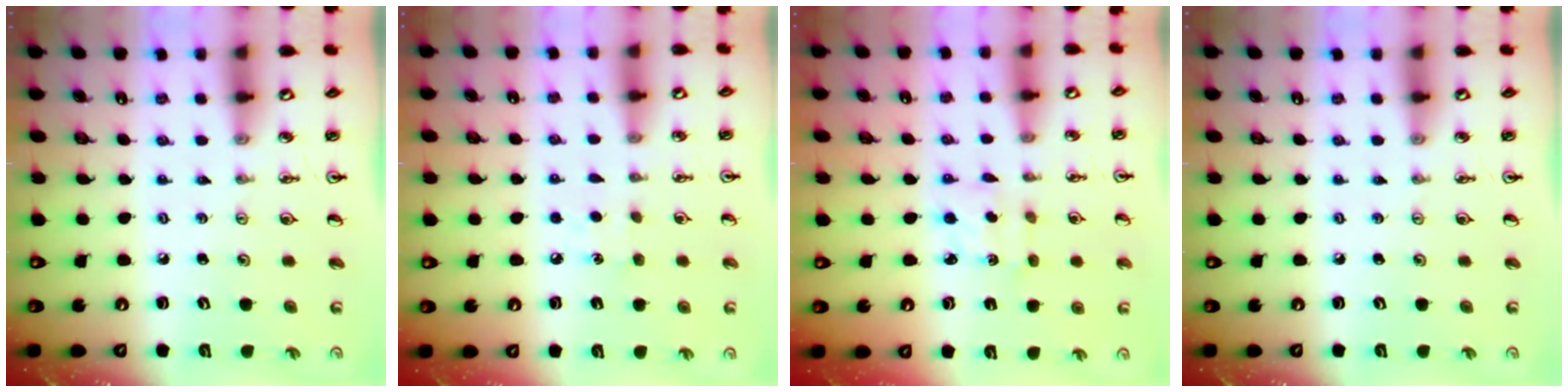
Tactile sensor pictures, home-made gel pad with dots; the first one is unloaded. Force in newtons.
{"total": 5.4, "press": 5.3, "slide": 0.7}
{"total": 2.2, "press": 2.1, "slide": 0.6}
{"total": 0.0}